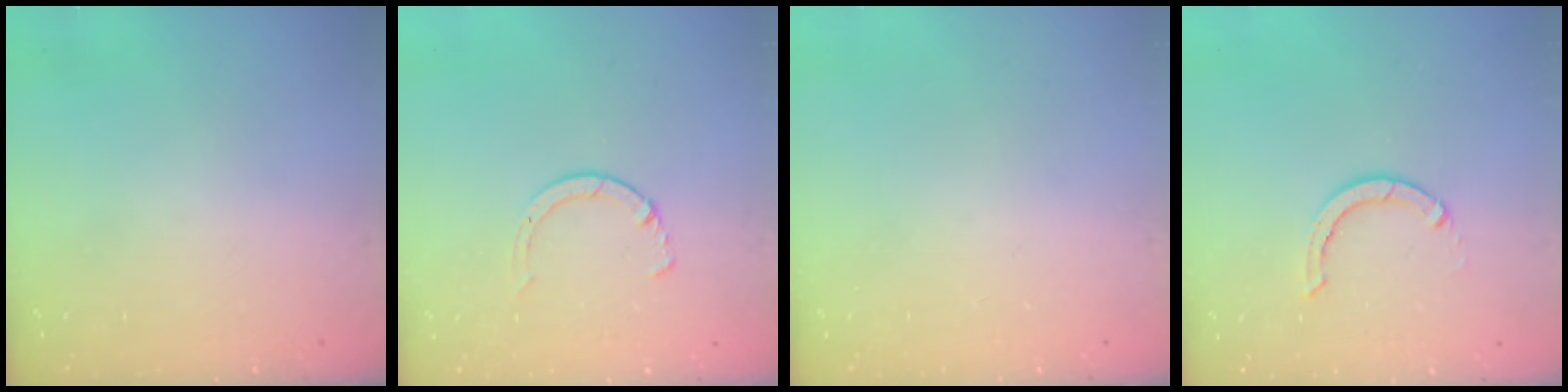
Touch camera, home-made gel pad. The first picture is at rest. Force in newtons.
{"total": 2.8, "press": 2.8, "slide": 0.4}
{"total": 0.0}
{"total": 2.9, "press": 2.9, "slide": 0.1}